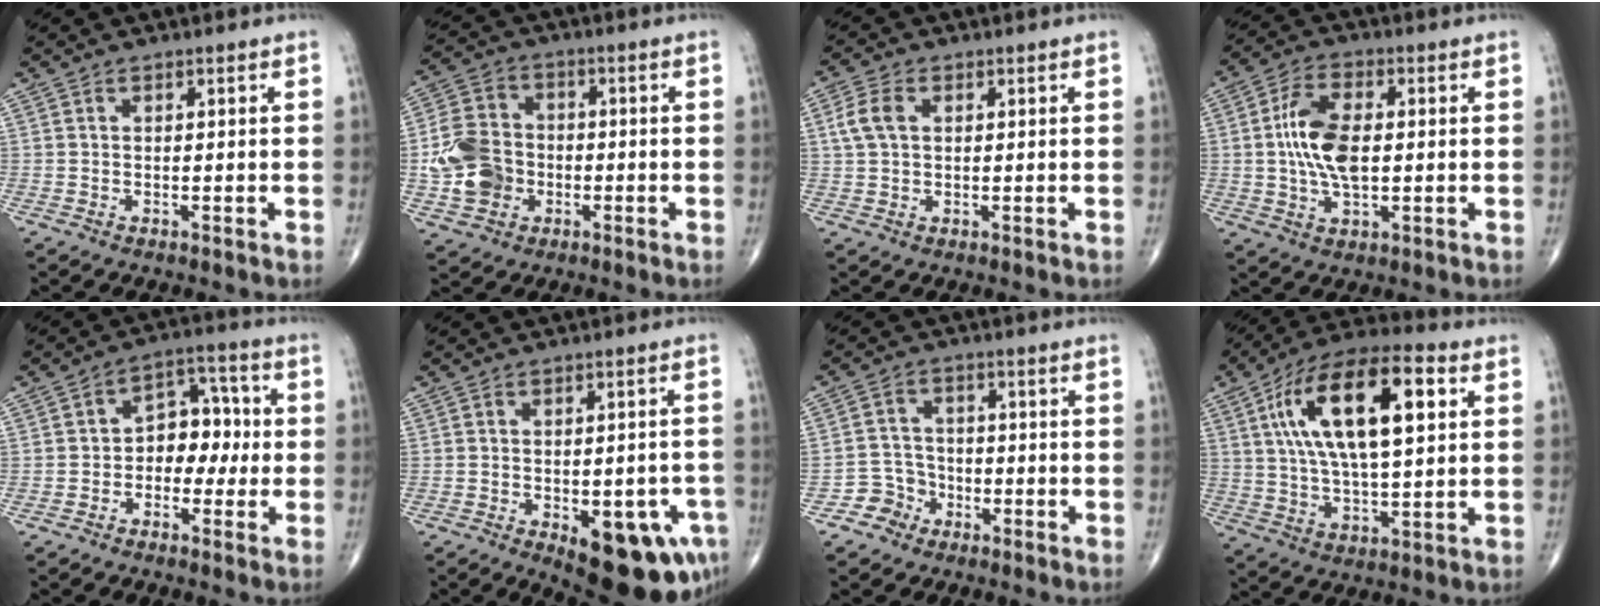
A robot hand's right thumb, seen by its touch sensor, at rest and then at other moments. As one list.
[{"total": 10.8, "force": [-2.1, 8.8, 5.9], "torque": [-0.097, 0.016, -0.043]}, {"total": 4.8, "force": [1.2, 3.1, 3.5], "torque": [-0.079, 0.008, 0.021]}, {"total": 10.6, "force": [0.4, 5.5, 9.1], "torque": [-0.174, 0.004, 0.007]}, {"total": 8.6, "force": [-0.9, 6.1, 5.9], "torque": [-0.044, 0.037, -0.030]}, {"total": 15.7, "force": [-6.8, 6.9, 12.3], "torque": [-0.111, 0.020, -0.071]}, {"total": 4.9, "force": [-2.8, 4.0, 0.0], "torque": [0.035, 0.028, -0.056]}, {"total": 21.0, "force": [5.7, 8.4, 18.4], "torque": [-0.319, 0.011, 0.089]}]